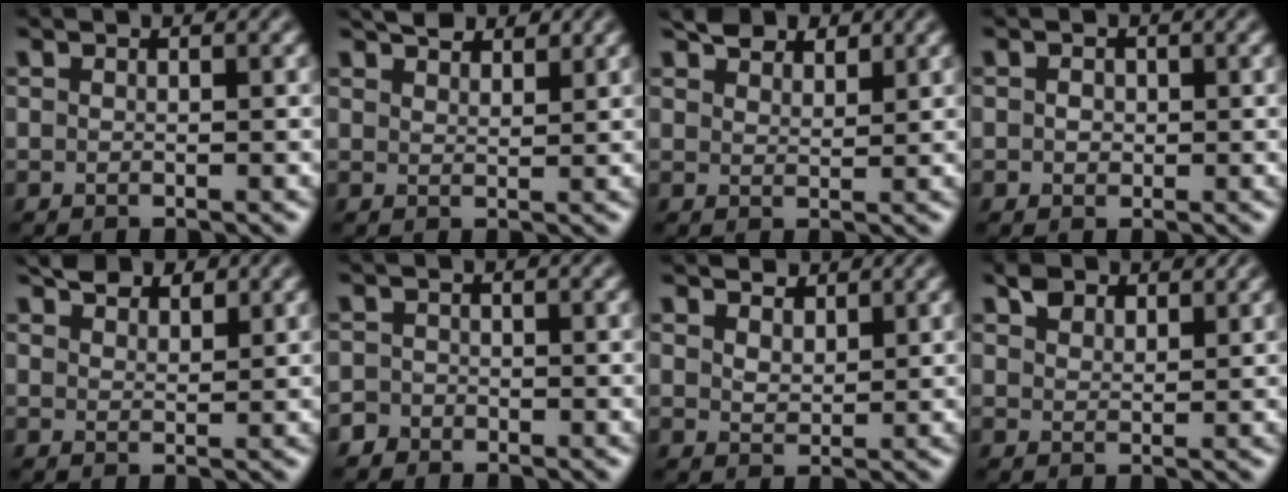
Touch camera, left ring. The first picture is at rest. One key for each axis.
{"total": 2.8, "fx": 2.5, "fy": 0.9, "fz": 1.0, "tx": -0.015, "ty": 0.006, "tz": 0.041}
{"total": 2.8, "fx": 2.4, "fy": 1.2, "fz": 0.9, "tx": -0.016, "ty": 0.006, "tz": 0.040}
{"total": 1.1, "fx": 0.2, "fy": 1.0, "fz": 0.5, "tx": -0.004, "ty": -0.001, "tz": 0.002}
{"total": 2.5, "fx": 2.1, "fy": 1.1, "fz": 0.8, "tx": -0.012, "ty": 0.006, "tz": 0.038}
{"total": 1.4, "fx": -1.1, "fy": 0.9, "fz": -0.1, "tx": 0.009, "ty": 0.006, "tz": -0.022}
{"total": 2.6, "fx": 2.1, "fy": 1.2, "fz": 0.9, "tx": -0.026, "ty": 0.000, "tz": 0.031}
{"total": 2.3, "fx": 1.7, "fy": 1.3, "fz": 0.7, "tx": -0.017, "ty": 0.002, "tz": 0.032}